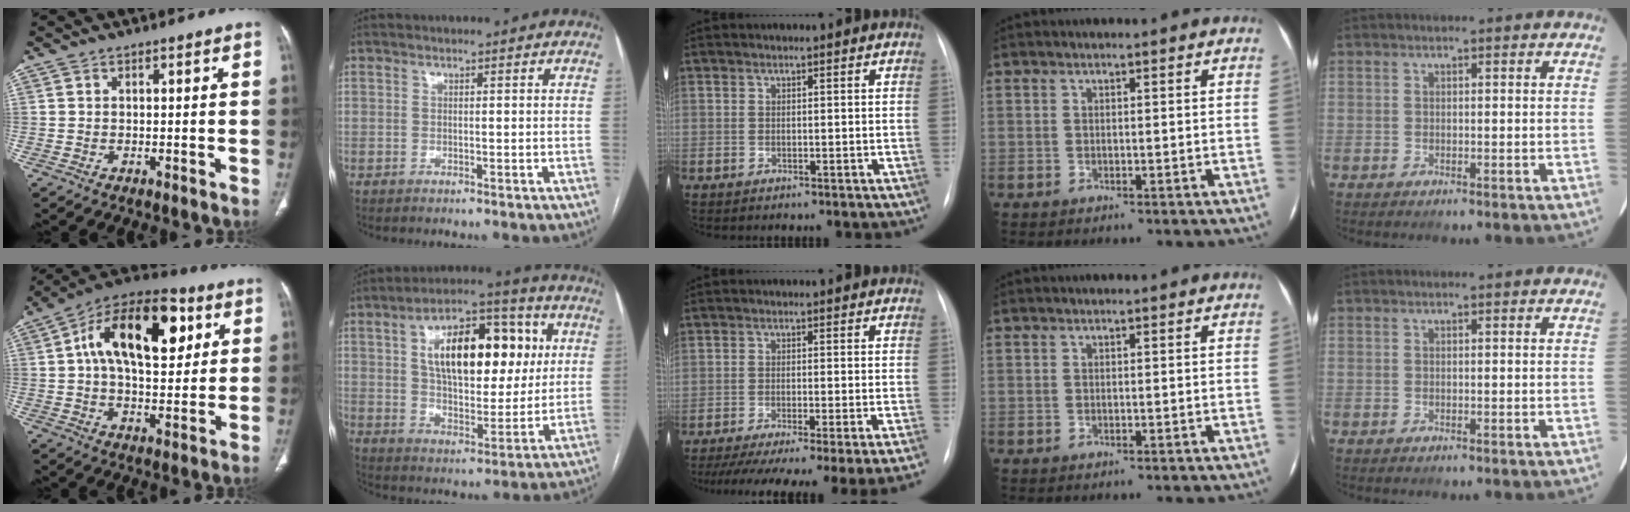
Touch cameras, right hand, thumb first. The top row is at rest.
{"thumb": {"total": 21.2, "force": [6.1, 11.1, 17.0], "torque": [-0.241, 0.010, 0.085]}, "index": {"total": 18.5, "force": [4.9, 8.8, 15.5], "torque": [-0.250, 0.035, 0.078]}, "middle": {"total": 19.5, "force": [-16.8, -1.4, 9.8], "torque": [-0.106, -0.049, -0.231]}}